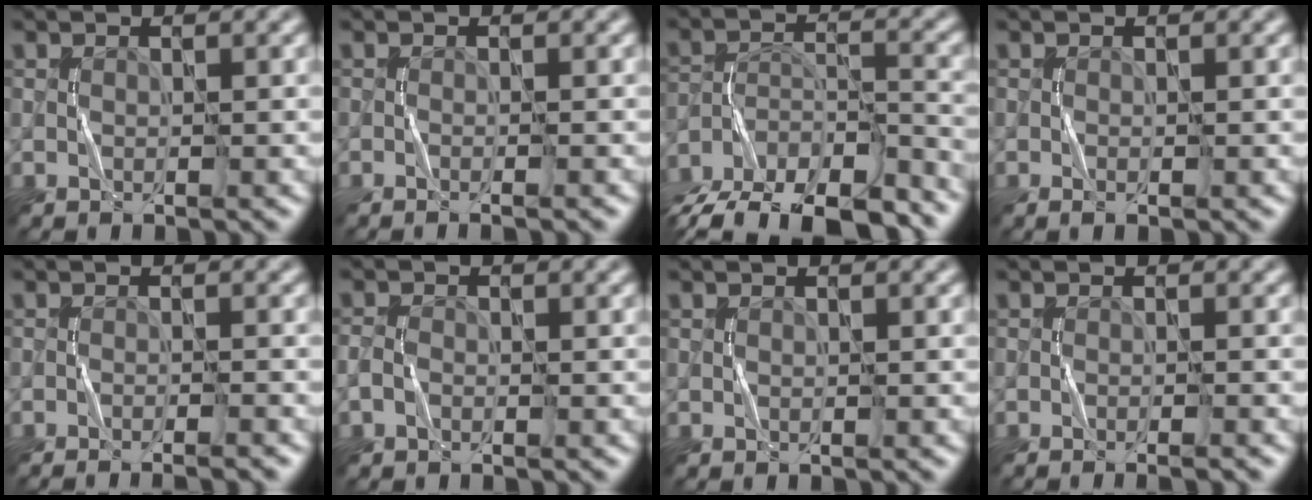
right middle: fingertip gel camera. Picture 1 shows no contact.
{"total": 1.8, "force": [-0.7, 0.6, 1.6], "torque": [-0.011, -0.001, -0.017]}
{"total": 14.4, "force": [-12.5, 4.9, 5.2], "torque": [-0.088, -0.008, -0.174]}
{"total": 0.7, "force": [-0.2, 0.1, 0.6], "torque": [-0.009, -0.003, -0.004]}
{"total": 3.6, "force": [-2.8, 0.6, 2.1], "torque": [-0.022, 0.005, -0.043]}
{"total": 1.2, "force": [-0.7, 0.7, 0.7], "torque": [-0.016, 0.003, -0.017]}
{"total": 0.0}
{"total": 2.2, "force": [-1.4, 0.4, 1.6], "torque": [-0.011, 0.004, -0.027]}